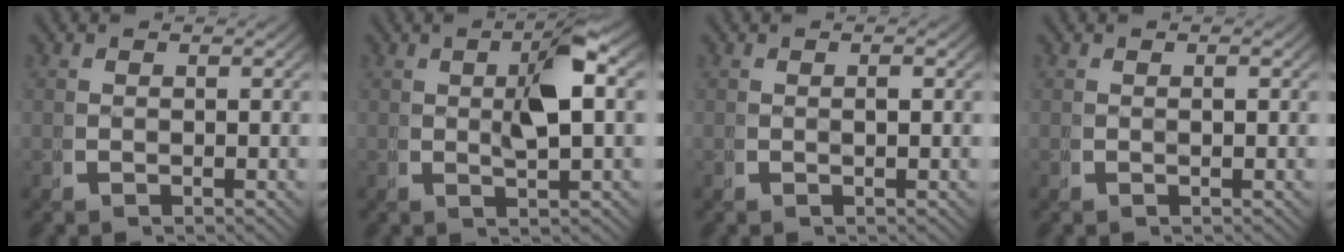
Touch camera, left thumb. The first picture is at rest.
{"total": 4.6, "force": [1.1, 1.2, 4.3], "torque": [-0.070, 0.010, 0.016]}
{"total": 0.6, "force": [0.1, 0.2, 0.5], "torque": [-0.005, 0.006, -0.001]}
{"total": 0.0}